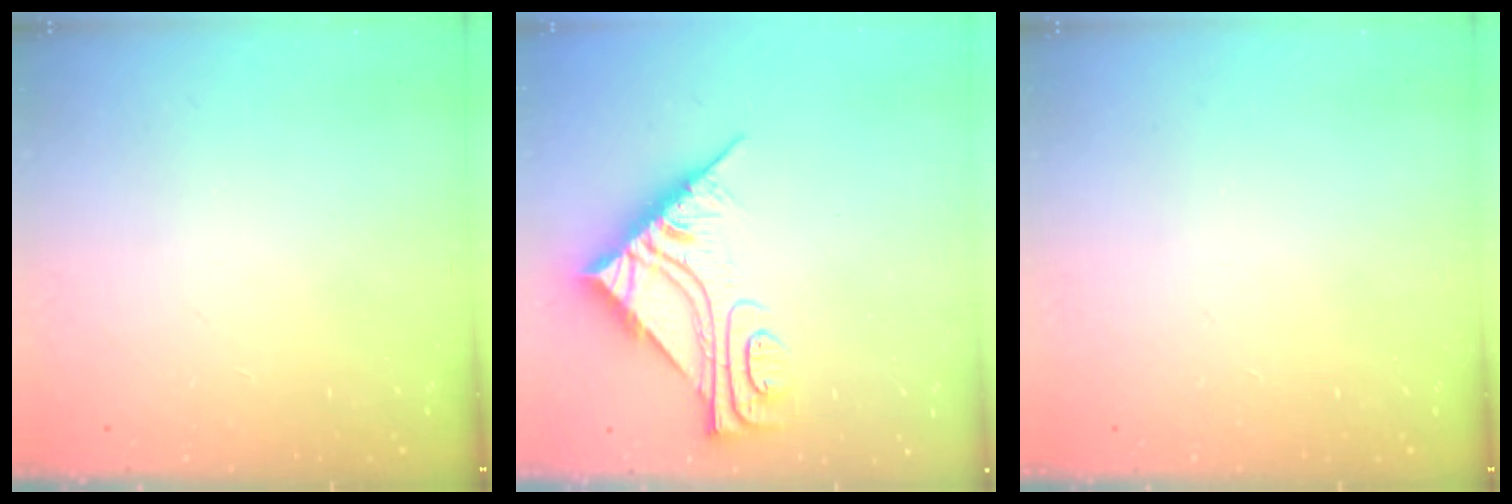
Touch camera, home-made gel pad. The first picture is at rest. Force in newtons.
{"total": 9.7, "press": 9.7, "slide": 0.9}
{"total": 0.0}